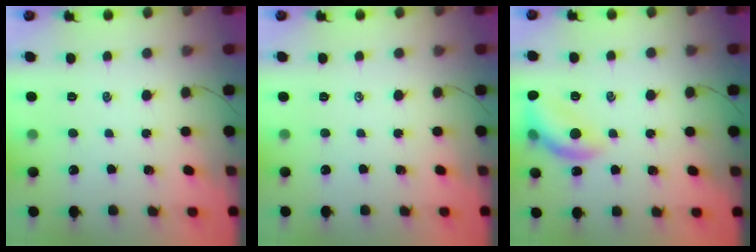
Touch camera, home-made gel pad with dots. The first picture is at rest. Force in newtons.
{"total": 0.0}
{"total": 13.8, "press": 13.7, "slide": 1.3}